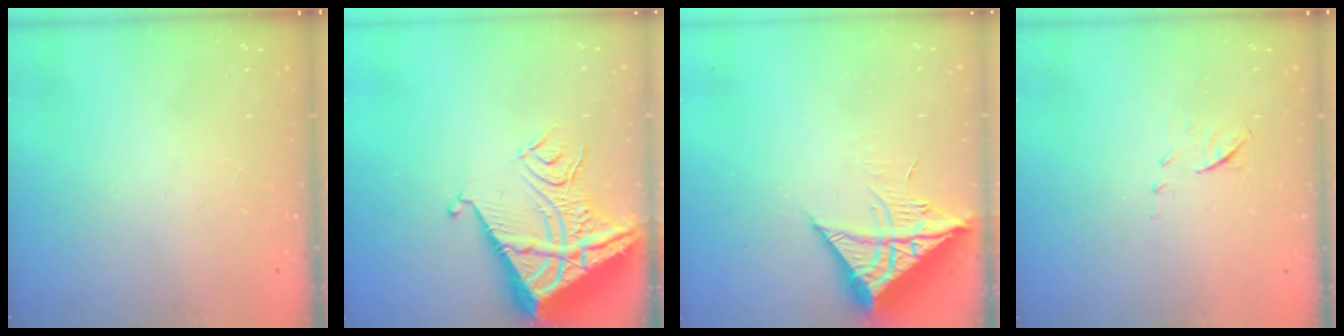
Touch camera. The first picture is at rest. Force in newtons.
{"total": 11.5, "press": 11.5, "slide": 1.2}
{"total": 10.5, "press": 10.5, "slide": 1.0}
{"total": 6.3, "press": 6.2, "slide": 0.6}